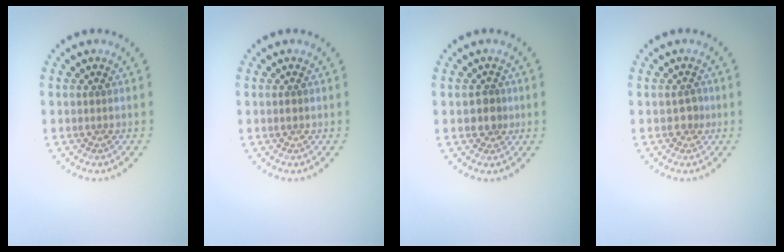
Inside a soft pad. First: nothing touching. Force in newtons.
{"total": 0.6, "press": 0.6, "slide": 0.0}
{"total": 2.0, "press": 1.7, "slide": 1.0}
{"total": 1.1, "press": 1.1, "slide": 0.5}